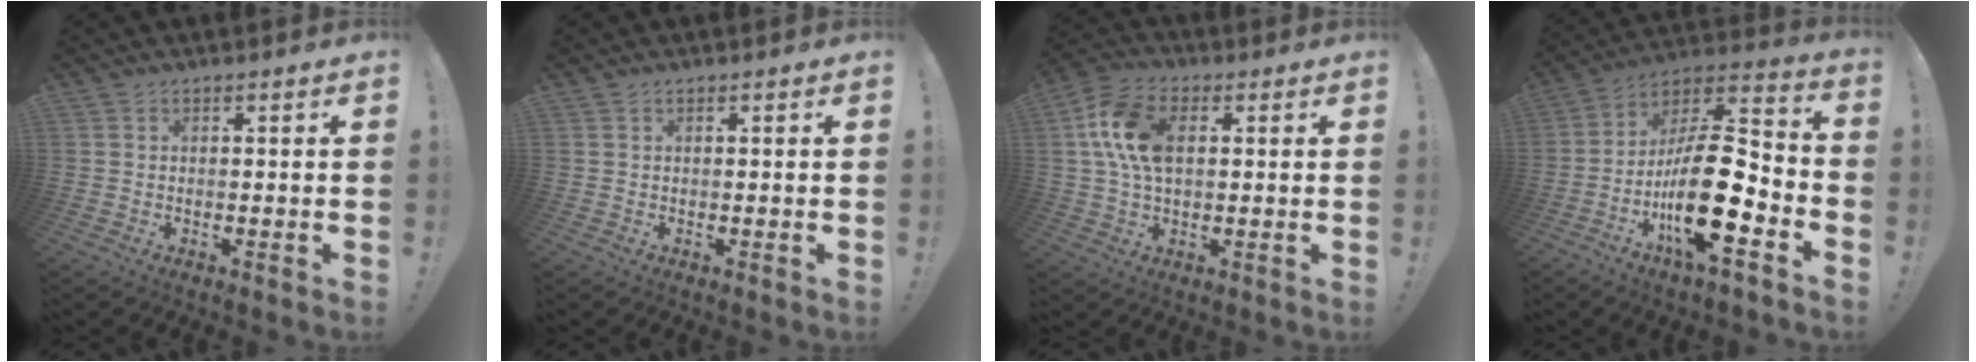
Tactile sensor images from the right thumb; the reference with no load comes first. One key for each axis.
{"total": 0.0}
{"total": 13.7, "fx": 2.9, "fy": 8.6, "fz": 10.3, "tx": -0.185, "ty": 0.007, "tz": 0.055}
{"total": 23.1, "fx": -7.1, "fy": 8.3, "fz": 20.4, "tx": -0.373, "ty": 0.038, "tz": -0.115}